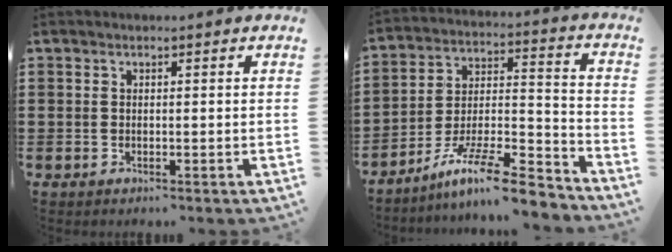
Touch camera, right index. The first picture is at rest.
{"total": 11.9, "force": [-9.6, 1.5, 6.8], "torque": [-0.105, 0.023, -0.181]}